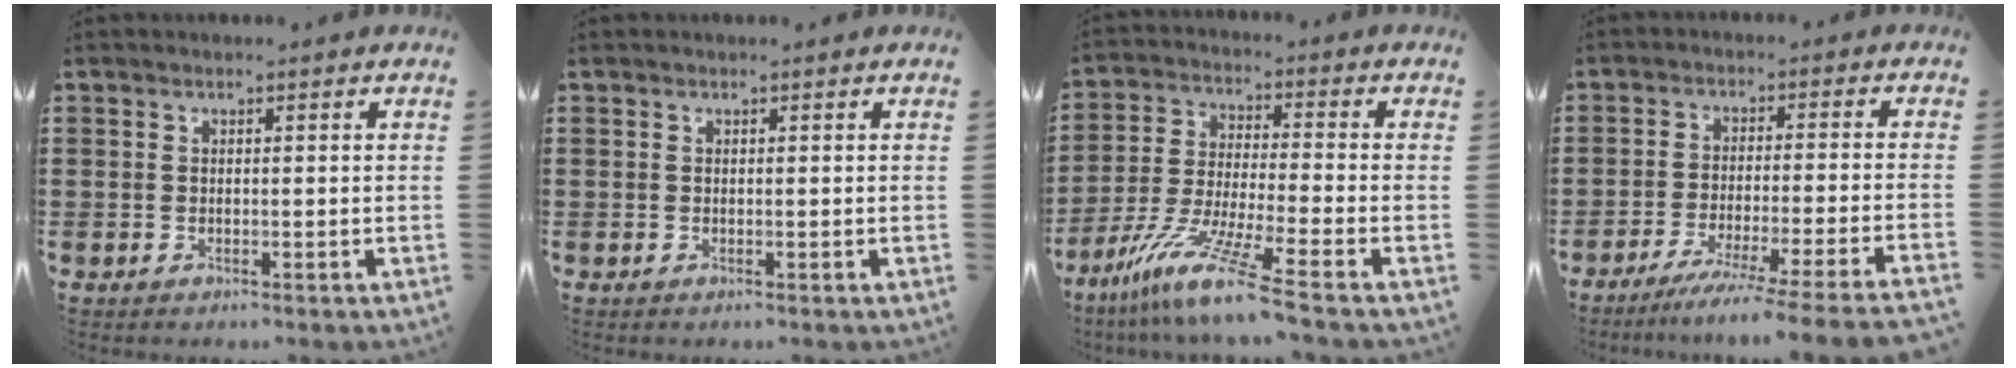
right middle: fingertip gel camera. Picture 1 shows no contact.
{"total": 0.0}
{"total": 10.3, "force": [-7.8, -0.3, 6.7], "torque": [-0.144, -0.009, -0.159]}
{"total": 6.1, "force": [-5.2, -1.2, 3.1], "torque": [-0.051, -0.022, -0.102]}